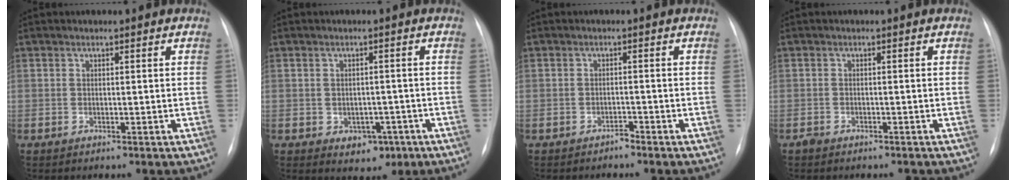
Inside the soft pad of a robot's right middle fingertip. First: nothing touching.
{"total": 4.0, "force": [-1.7, 3.0, 2.1], "torque": [-0.020, 0.008, -0.011]}
{"total": 0.9, "force": [-0.9, 0.1, 0.1], "torque": [0.001, 0.000, -0.015]}
{"total": 1.7, "force": [-1.5, 0.7, 0.4], "torque": [-0.010, 0.000, -0.021]}